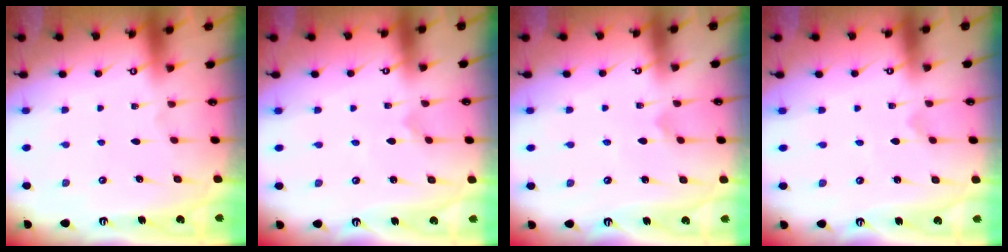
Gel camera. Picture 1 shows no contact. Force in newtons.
{"total": 0.0}
{"total": 1.9, "press": 1.9, "slide": 0.1}
{"total": 0.0}